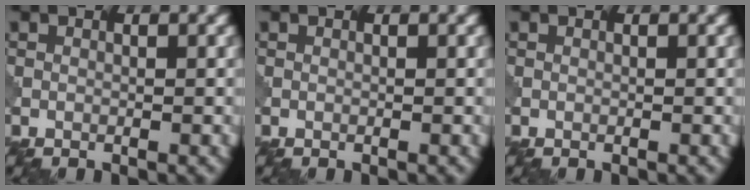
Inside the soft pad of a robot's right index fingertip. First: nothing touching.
{"total": 0.0}
{"total": 0.0}